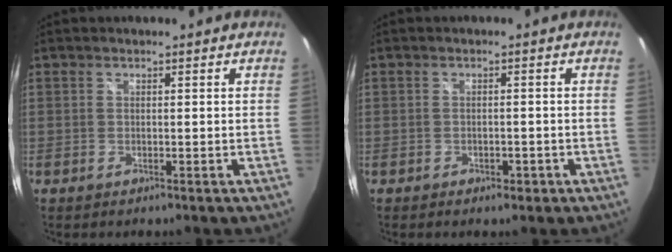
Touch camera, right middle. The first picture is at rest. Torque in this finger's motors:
{"motor_torque": [-0.54, -0.03, -0.06, -0.01]}